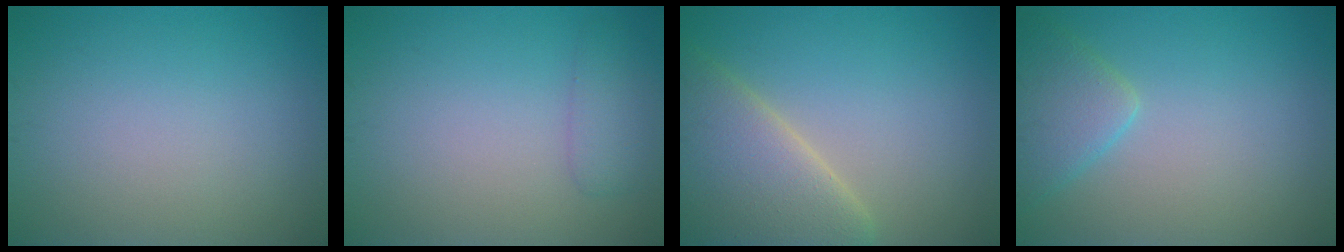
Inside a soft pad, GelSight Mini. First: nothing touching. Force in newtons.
{"total": 1.5, "press": 1.5, "slide": 0.2}
{"total": 7.7, "press": 7.7, "slide": 0.7}
{"total": 3.3, "press": 3.3, "slide": 0.3}